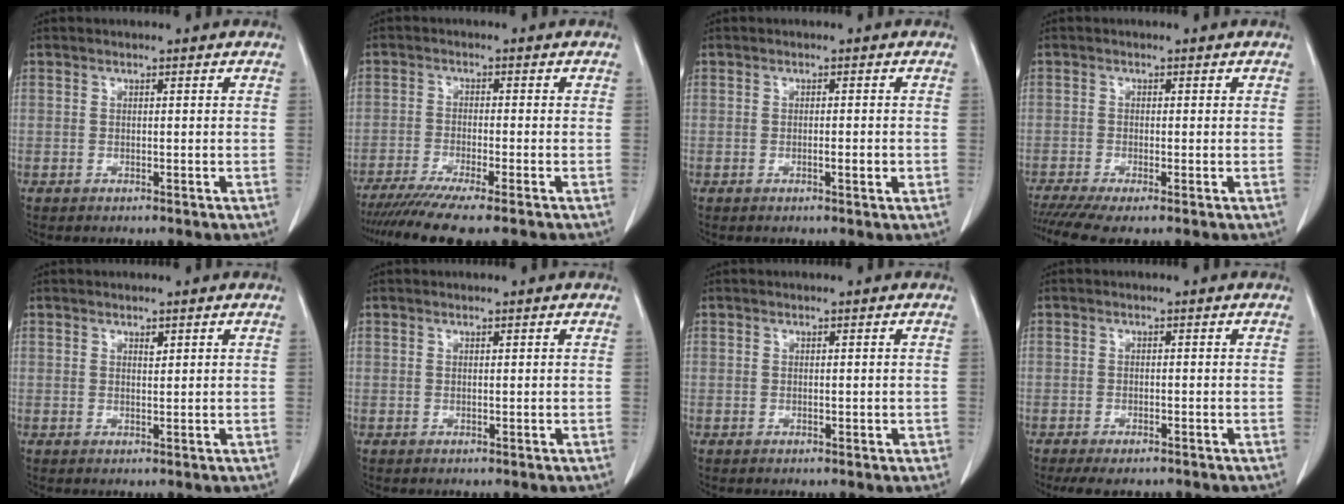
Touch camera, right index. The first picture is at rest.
{"total": 9.9, "force": [-8.0, -0.5, 5.8], "torque": [-0.082, -0.022, -0.127]}
{"total": 1.7, "force": [-0.4, 0.2, 1.6], "torque": [-0.026, -0.002, -0.007]}
{"total": 4.9, "force": [-3.3, 0.5, 3.5], "torque": [-0.064, -0.009, -0.062]}
{"total": 0.8, "force": [0.5, 0.3, 0.5], "torque": [-0.008, -0.005, 0.009]}
{"total": 0.0}
{"total": 0.9, "force": [-0.1, 0.5, 0.8], "torque": [-0.011, 0.001, 0.001]}
{"total": 4.5, "force": [-3.8, 1.3, 2.2], "torque": [-0.029, -0.008, -0.055]}